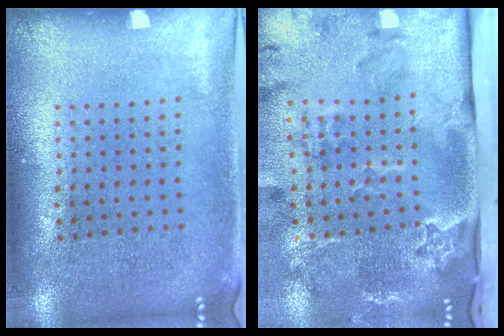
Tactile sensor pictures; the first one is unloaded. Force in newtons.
{"total": 3.6, "press": 2.4, "slide": 2.6}